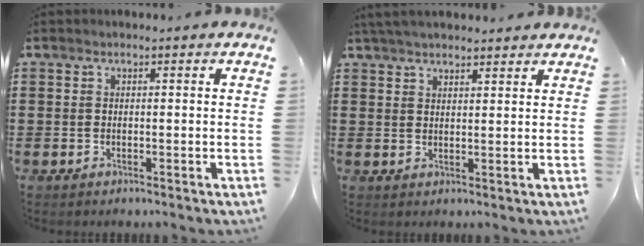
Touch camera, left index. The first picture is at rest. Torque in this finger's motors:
{"motor_torque": [1.32, 0.82, 0.68, 0.17]}